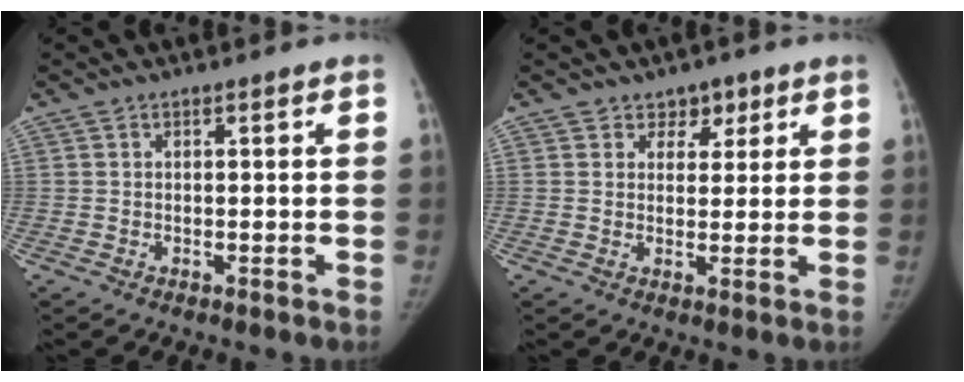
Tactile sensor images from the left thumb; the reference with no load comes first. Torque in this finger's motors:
{"motor_torque": [-0.03, -0.06, 0.03, 0.02, -0.02]}